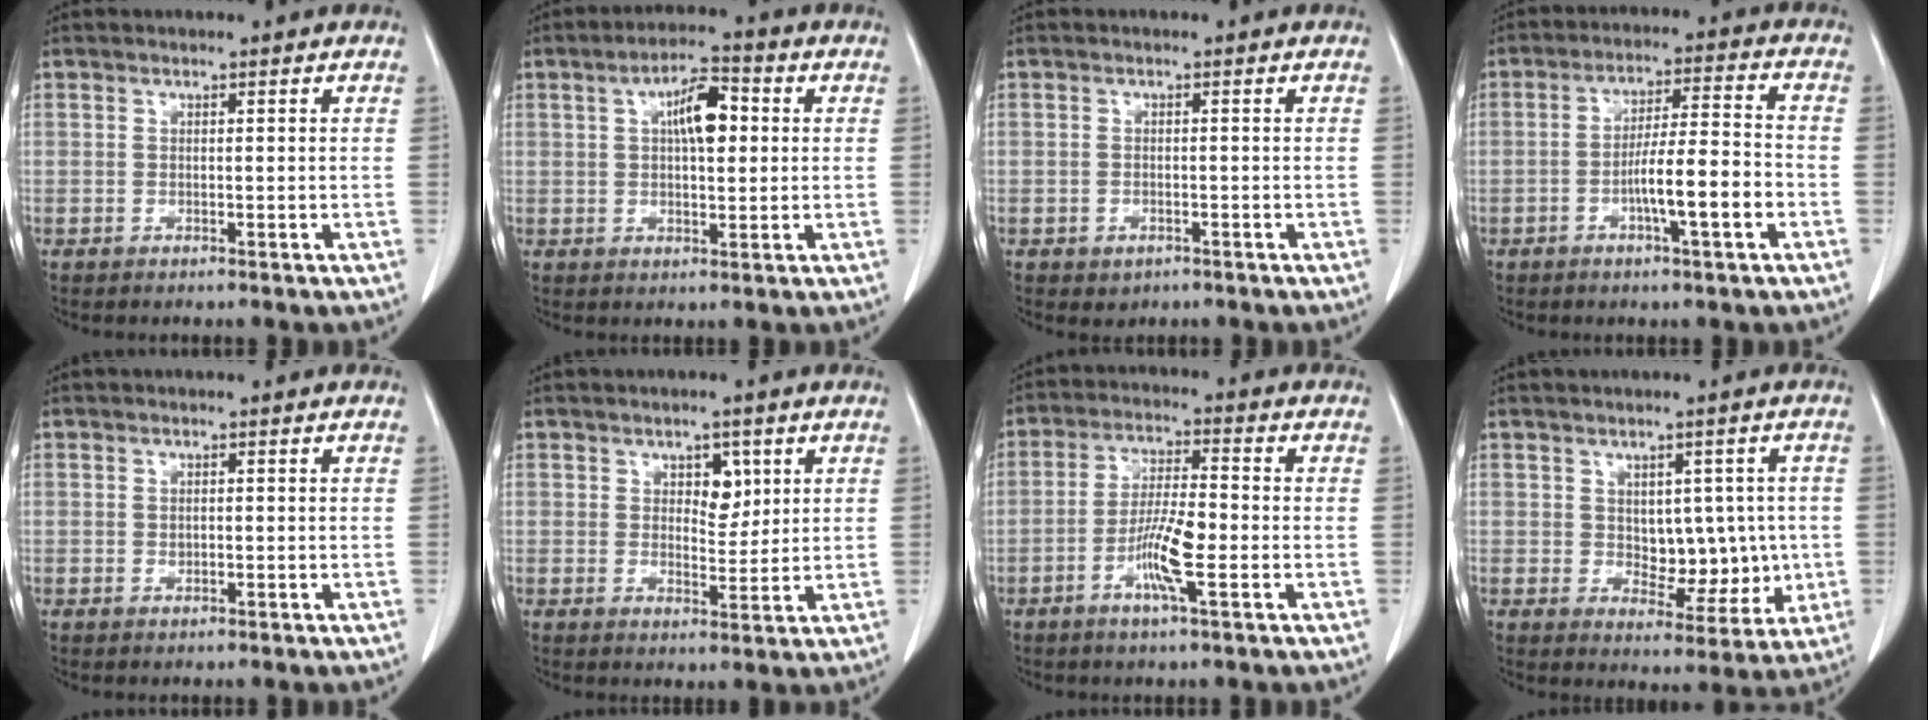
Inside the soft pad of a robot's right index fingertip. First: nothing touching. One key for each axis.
{"total": 7.1, "fx": 1.6, "fy": 2.5, "fz": 6.5, "tx": -0.109, "ty": 0.016, "tz": 0.024}
{"total": 1.7, "fx": -0.9, "fy": 1.3, "fz": 0.7, "tx": -0.009, "ty": 0.002, "tz": -0.003}
{"total": 9.0, "fx": -3.2, "fy": 0.6, "fz": 8.4, "tx": -0.144, "ty": 0.009, "tz": -0.054}
{"total": 0.7, "fx": 0.0, "fy": 0.5, "fz": 0.5, "tx": -0.011, "ty": -0.001, "tz": 0.000}
{"total": 4.1, "fx": 1.7, "fy": 2.4, "fz": 2.9, "tx": -0.038, "ty": 0.001, "tz": 0.028}
{"total": 7.8, "fx": -2.6, "fy": 0.9, "fz": 7.4, "tx": -0.142, "ty": -0.003, "tz": -0.052}
{"total": 7.4, "fx": 0.3, "fy": 4.7, "fz": 5.6, "tx": -0.062, "ty": 0.008, "tz": 0.020}